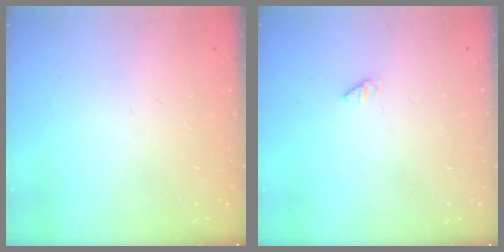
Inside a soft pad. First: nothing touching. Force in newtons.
{"total": 0.0}